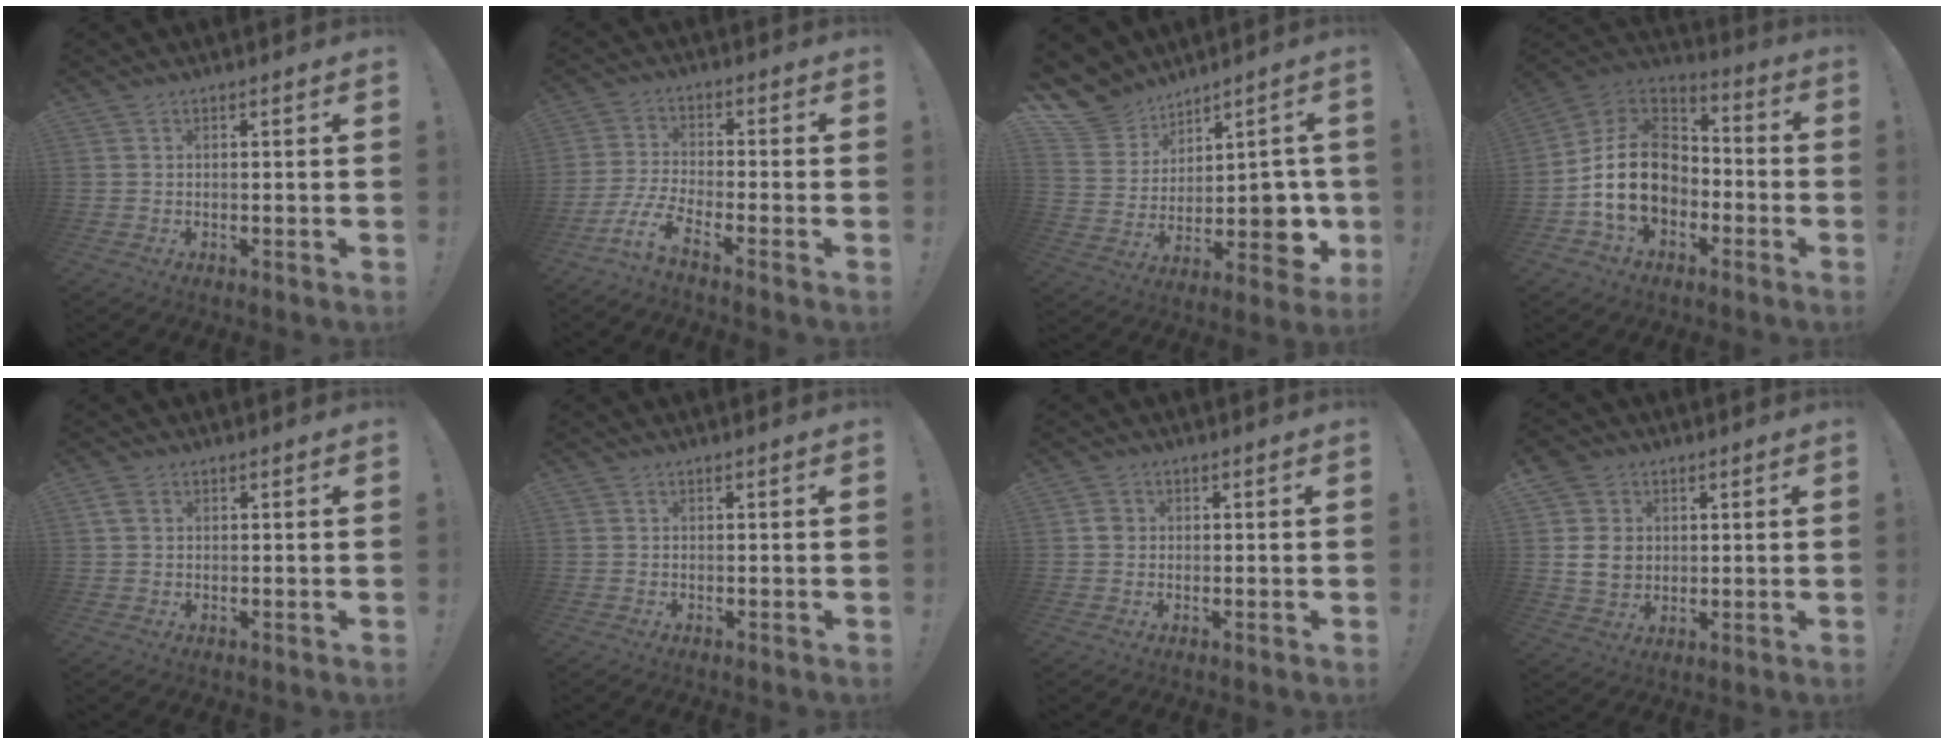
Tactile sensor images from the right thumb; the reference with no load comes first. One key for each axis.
{"total": 7.6, "fx": -5.2, "fy": 1.9, "fz": 5.2, "tx": -0.117, "ty": 0.007, "tz": -0.102}
{"total": 12.6, "fx": 6.5, "fy": 9.6, "fz": 4.9, "tx": -0.074, "ty": -0.053, "tz": 0.146}
{"total": 19.2, "fx": -3.3, "fy": 14.3, "fz": 12.4, "tx": -0.229, "ty": 0.028, "tz": -0.046}
{"total": 2.7, "fx": 1.0, "fy": 1.9, "fz": 1.7, "tx": -0.025, "ty": 0.002, "tz": 0.018}
{"total": 0.0}
{"total": 2.0, "fx": -0.2, "fy": 1.9, "fz": 0.8, "tx": -0.004, "ty": 0.002, "tz": -0.006}
{"total": 9.5, "fx": 1.7, "fy": 8.4, "fz": 4.1, "tx": -0.062, "ty": -0.005, "tz": 0.038}